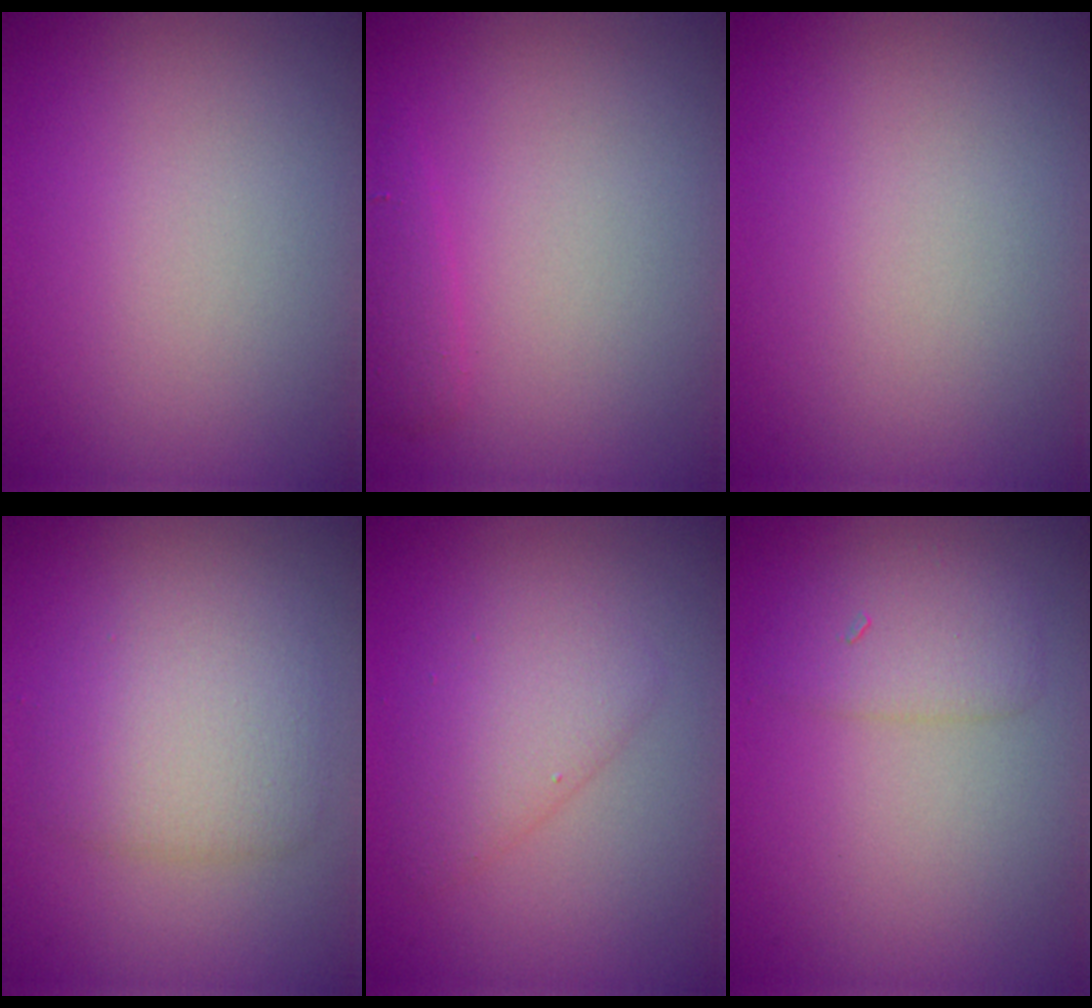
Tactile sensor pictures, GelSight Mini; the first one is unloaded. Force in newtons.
{"total": 1.2, "press": 1.2, "slide": 0.1}
{"total": 0.0}
{"total": 4.0, "press": 4.0, "slide": 0.0}
{"total": 3.0, "press": 3.0, "slide": 0.3}
{"total": 2.1, "press": 2.1, "slide": 0.1}